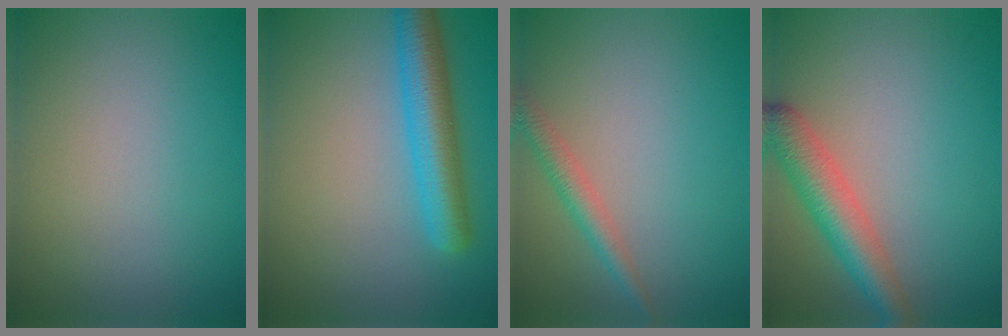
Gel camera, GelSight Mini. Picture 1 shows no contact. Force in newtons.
{"total": 5.3, "press": 5.3, "slide": 0.3}
{"total": 2.1, "press": 2.1, "slide": 0.0}
{"total": 4.4, "press": 4.4, "slide": 0.2}